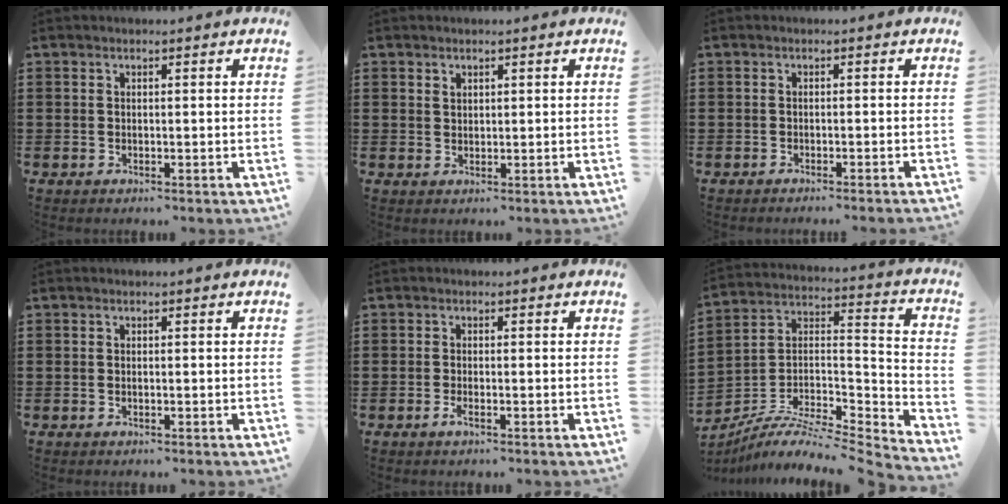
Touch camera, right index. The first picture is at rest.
{"total": 0.9, "force": [0.7, 0.6, 0.1], "torque": [-0.003, 0.001, 0.014]}
{"total": 1.2, "force": [-1.1, -0.4, 0.1], "torque": [-0.003, -0.001, -0.023]}
{"total": 0.0}
{"total": 1.3, "force": [-0.8, 0.2, 1.0], "torque": [-0.025, -0.004, -0.016]}
{"total": 6.1, "force": [-5.3, 1.4, 2.8], "torque": [-0.065, -0.017, -0.113]}